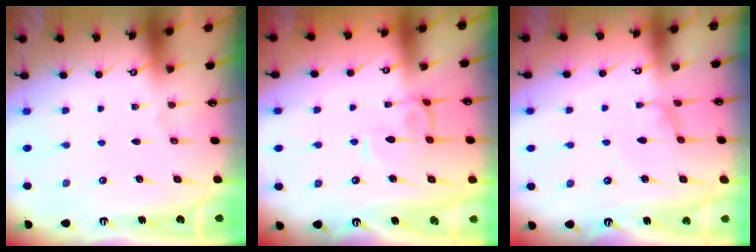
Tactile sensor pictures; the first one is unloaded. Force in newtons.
{"total": 1.0, "press": 0.9, "slide": 0.5}
{"total": 0.7, "press": 0.5, "slide": 0.4}